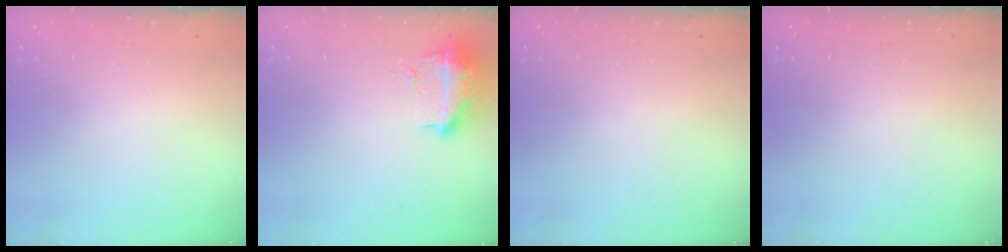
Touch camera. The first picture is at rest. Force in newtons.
{"total": 11.3, "press": 10.3, "slide": 4.7}
{"total": 0.0}
{"total": 0.0}